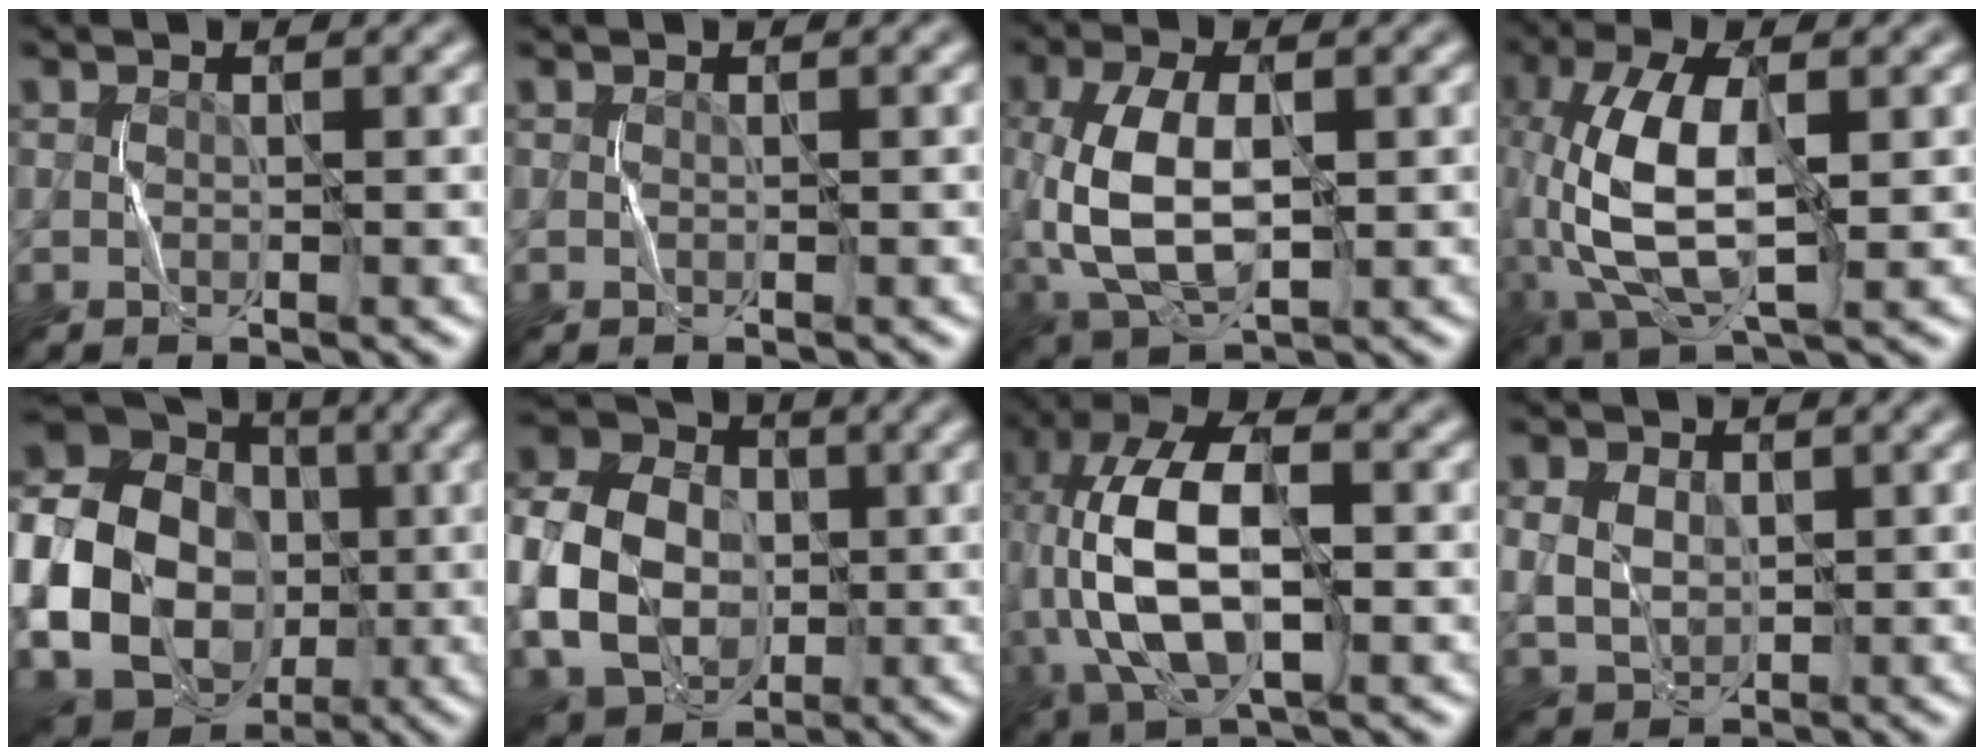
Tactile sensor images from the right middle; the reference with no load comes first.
{"total": 0.0}
{"total": 8.1, "force": [-0.4, 4.5, 6.8], "torque": [-0.159, -0.003, -0.004]}
{"total": 10.3, "force": [-1.2, 4.9, 9.0], "torque": [-0.200, 0.004, -0.025]}
{"total": 23.8, "force": [-3.2, 21.4, 9.9], "torque": [-0.232, 0.006, -0.100]}
{"total": 10.4, "force": [-1.3, 8.0, 6.5], "torque": [-0.151, 0.004, -0.038]}
{"total": 12.3, "force": [-0.5, 6.3, 10.6], "torque": [-0.239, 0.015, -0.017]}
{"total": 3.1, "force": [0.4, 2.5, 1.8], "torque": [-0.045, 0.001, 0.010]}